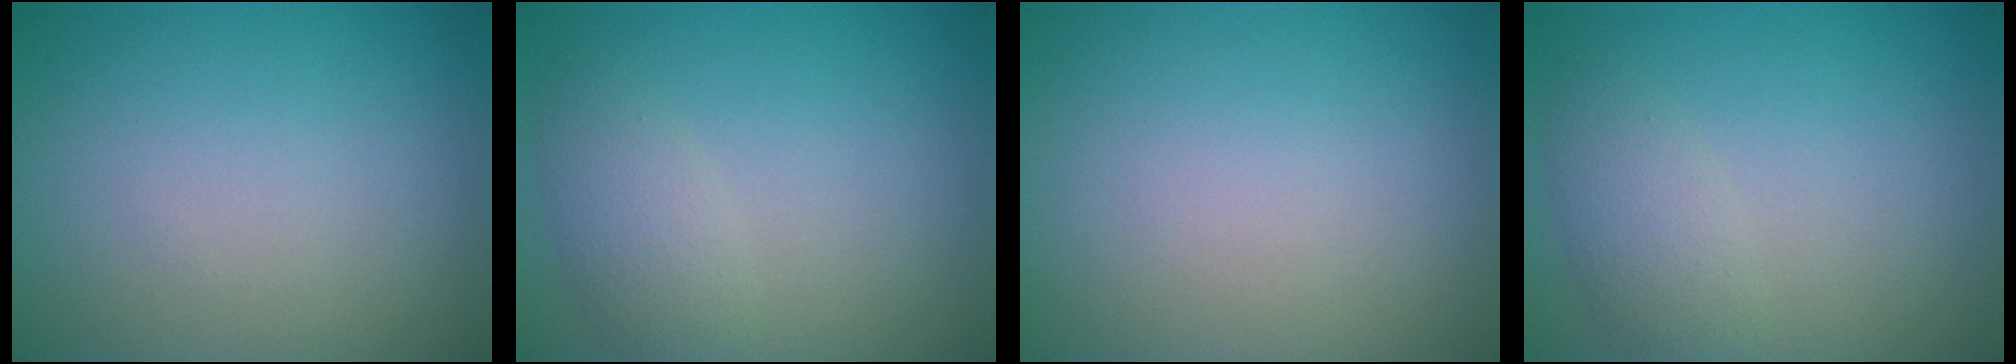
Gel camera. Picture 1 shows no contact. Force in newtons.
{"total": 2.5, "press": 2.5, "slide": 0.1}
{"total": 0.0}
{"total": 2.5, "press": 2.5, "slide": 0.1}